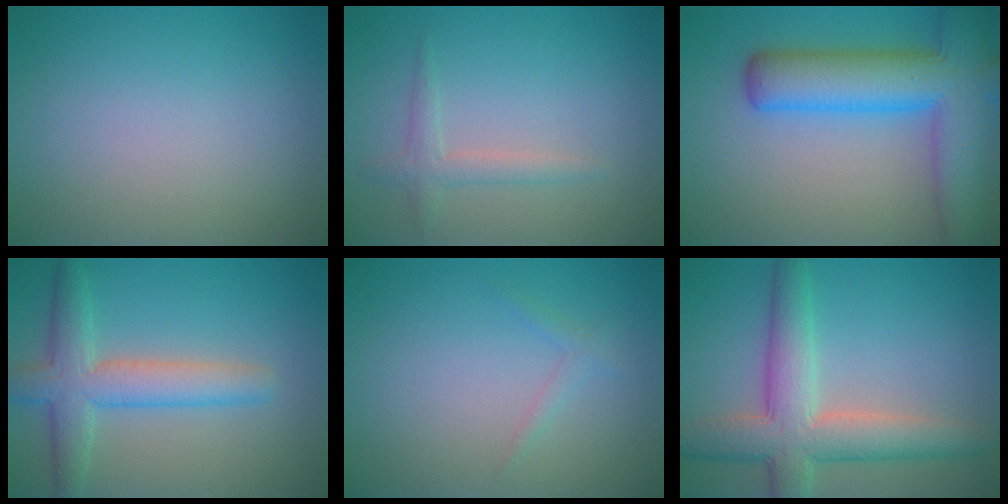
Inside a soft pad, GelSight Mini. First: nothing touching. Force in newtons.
{"total": 1.7, "press": 1.7, "slide": 0.1}
{"total": 10.2, "press": 10.2, "slide": 0.6}
{"total": 5.2, "press": 5.2, "slide": 0.3}
{"total": 0.9, "press": 0.9, "slide": 0.0}
{"total": 6.9, "press": 6.9, "slide": 0.3}